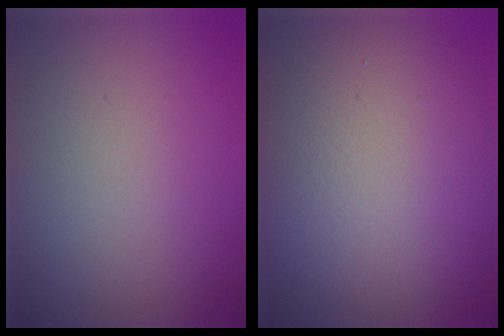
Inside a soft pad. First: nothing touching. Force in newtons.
{"total": 11.8, "press": 11.8, "slide": 0.9}